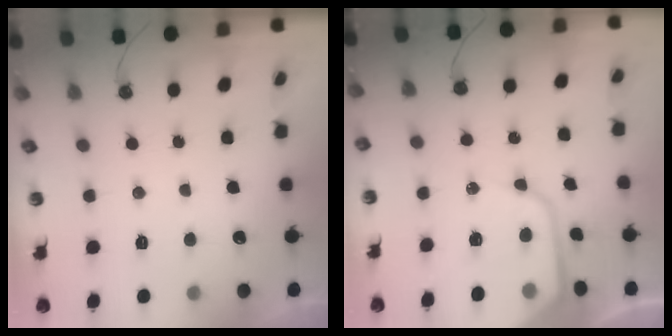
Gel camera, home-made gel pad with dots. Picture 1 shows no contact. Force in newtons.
{"total": 14.0, "press": 14.0, "slide": 1.2}